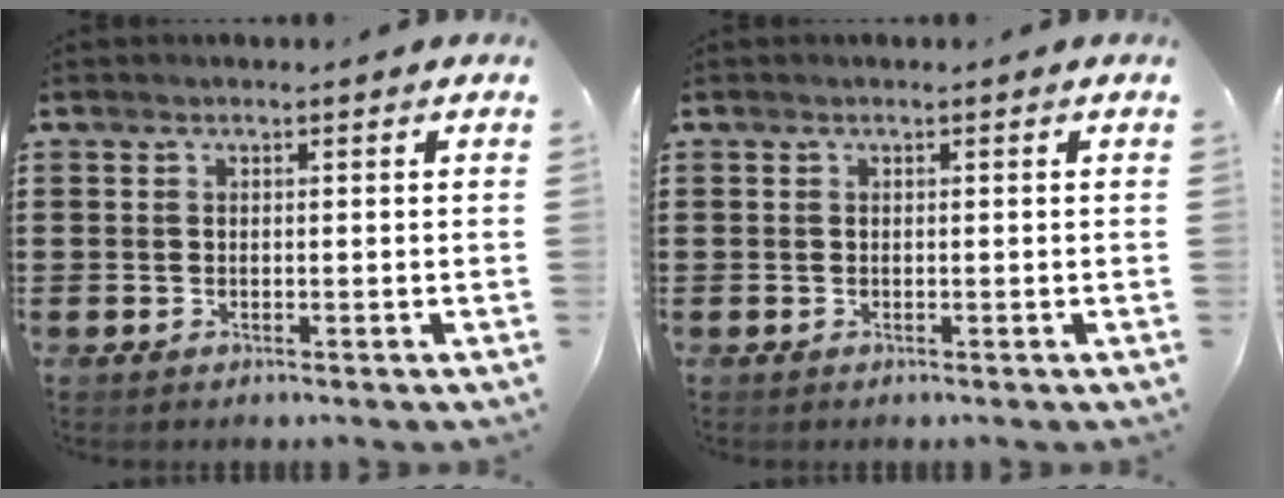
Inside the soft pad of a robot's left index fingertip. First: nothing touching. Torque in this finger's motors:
{"motor_torque": [0.00, 0.00, -0.03, 0.00]}